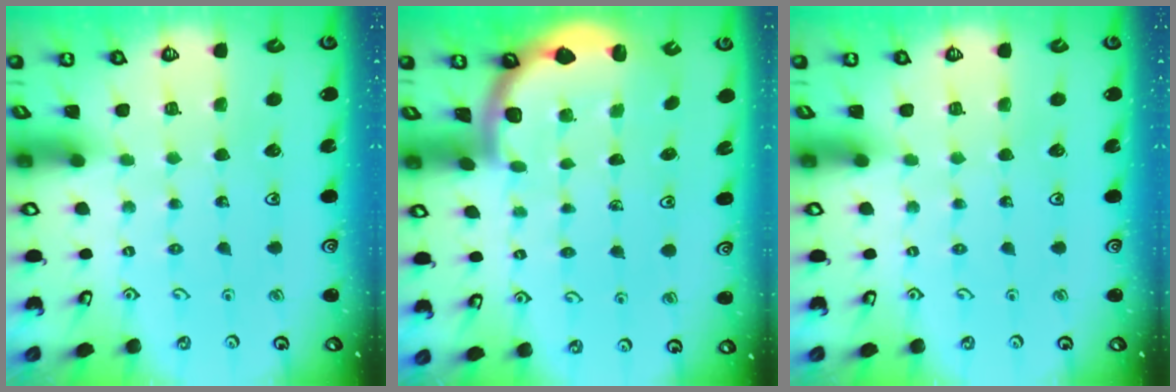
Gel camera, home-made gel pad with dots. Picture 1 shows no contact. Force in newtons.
{"total": 1.6, "press": 1.6, "slide": 0.1}
{"total": 0.0}